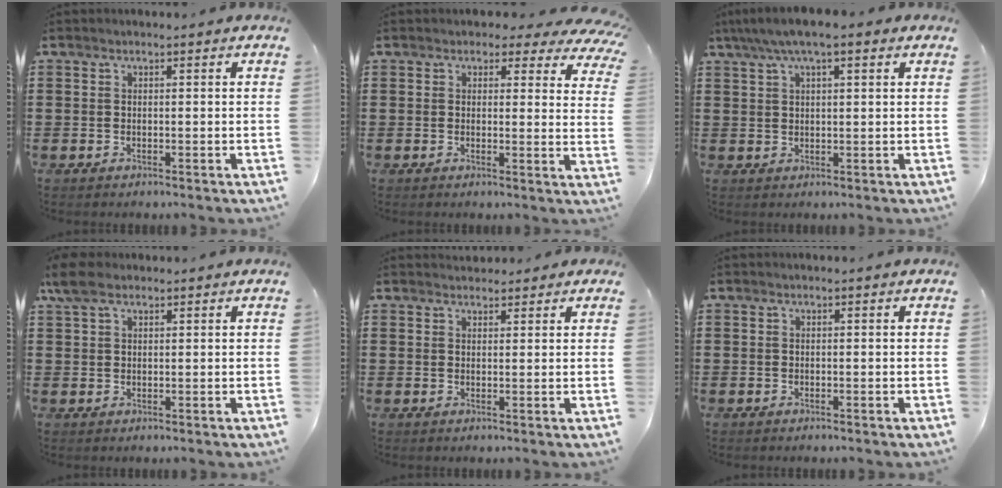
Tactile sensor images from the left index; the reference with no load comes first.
{"total": 3.0, "force": [2.3, 1.3, 1.2], "torque": [-0.021, -0.008, 0.038]}
{"total": 5.0, "force": [3.0, 1.1, 3.9], "torque": [-0.080, 0.007, 0.051]}
{"total": 4.3, "force": [2.3, 2.1, 3.0], "torque": [-0.078, 0.004, 0.039]}
{"total": 2.0, "force": [1.8, 0.7, 0.1], "torque": [0.002, 0.000, 0.034]}
{"total": 0.0}